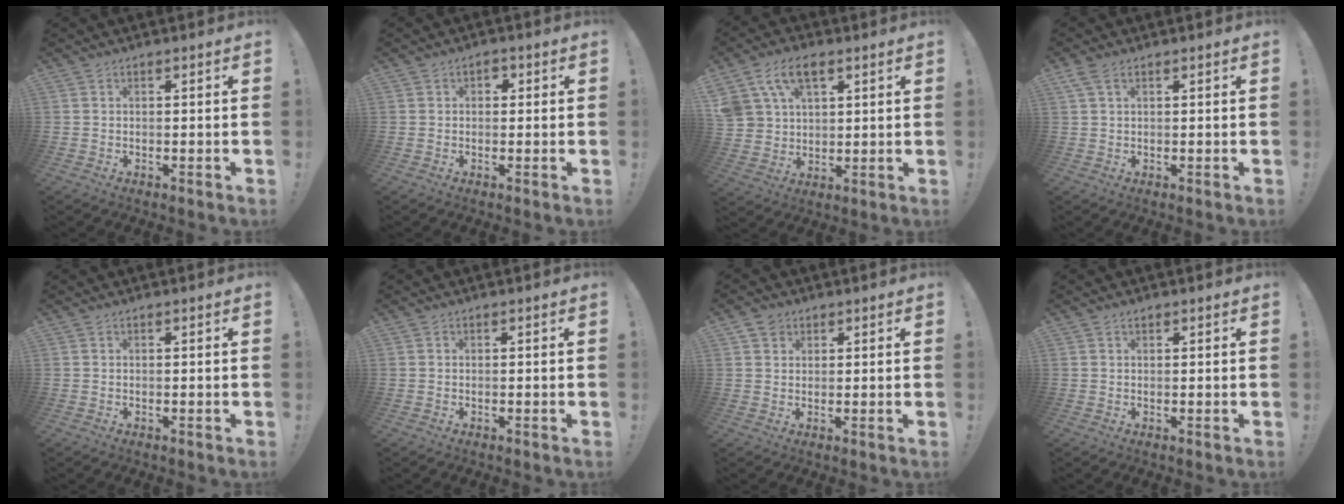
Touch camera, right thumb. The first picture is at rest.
{"total": 1.8, "force": [-0.1, 1.6, 0.9], "torque": [-0.009, 0.003, -0.006]}
{"total": 12.6, "force": [6.4, 8.5, 6.6], "torque": [-0.113, -0.017, 0.128]}
{"total": 3.4, "force": [1.7, 1.6, 2.4], "torque": [-0.049, 0.004, 0.031]}
{"total": 0.0}
{"total": 0.0}
{"total": 3.1, "force": [1.9, 2.4, 0.5], "torque": [-0.008, -0.003, 0.034]}
{"total": 0.6, "force": [0.4, 0.3, 0.2], "torque": [-0.003, 0.000, 0.008]}